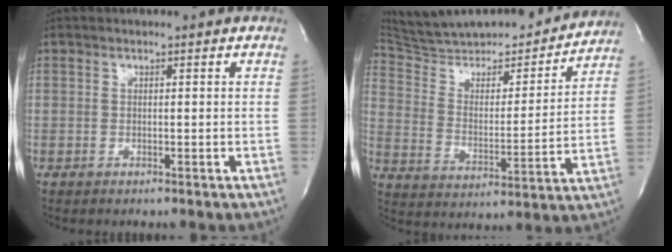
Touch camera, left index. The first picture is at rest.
{"total": 25.4, "force": [23.2, 5.0, 9.0], "torque": [-0.151, -0.014, 0.339]}